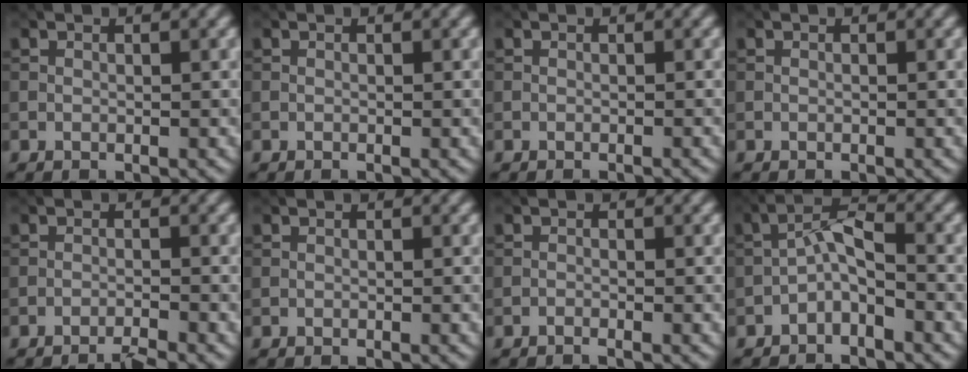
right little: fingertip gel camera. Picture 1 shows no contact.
{"total": 0.0}
{"total": 0.6, "force": [-0.5, 0.1, 0.3], "torque": [0.002, 0.001, -0.009]}
{"total": 0.0}
{"total": 1.9, "force": [-1.5, 0.1, 1.1], "torque": [-0.018, 0.002, -0.035]}
{"total": 0.0}
{"total": 0.6, "force": [-0.5, 0.0, 0.3], "torque": [-0.005, 0.001, -0.012]}
{"total": 3.1, "force": [-1.7, 1.0, 2.4], "torque": [-0.044, 0.014, -0.041]}